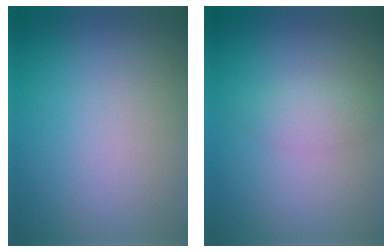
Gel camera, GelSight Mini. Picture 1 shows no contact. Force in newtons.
{"total": 1.5, "press": 1.5, "slide": 0.0}